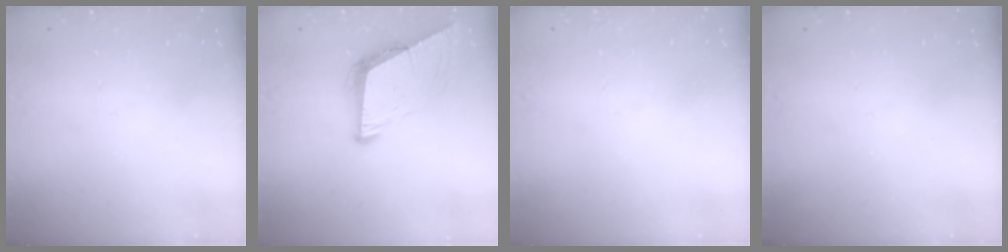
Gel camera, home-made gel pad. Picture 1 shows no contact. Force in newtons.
{"total": 9.1, "press": 8.2, "slide": 3.8}
{"total": 1.6, "press": 1.5, "slide": 0.1}
{"total": 0.0}